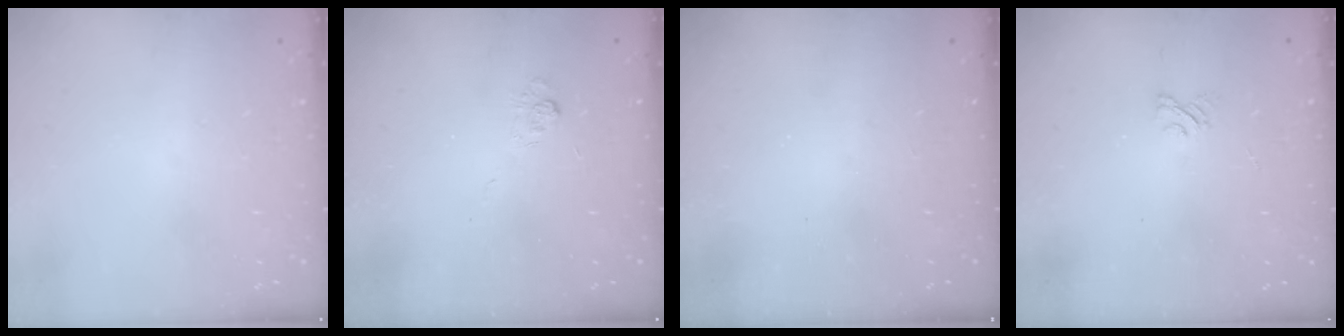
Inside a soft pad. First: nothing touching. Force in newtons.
{"total": 2.9, "press": 2.4, "slide": 1.6}
{"total": 2.4, "press": 2.3, "slide": 0.8}
{"total": 2.9, "press": 2.6, "slide": 1.2}